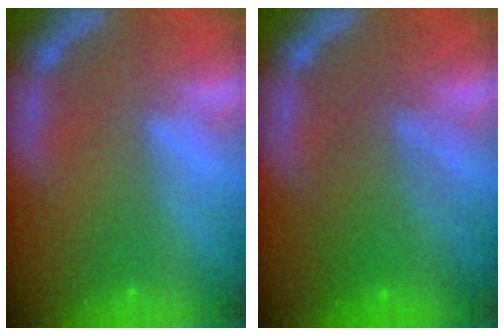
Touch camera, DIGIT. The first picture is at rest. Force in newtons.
{"total": 5.5}